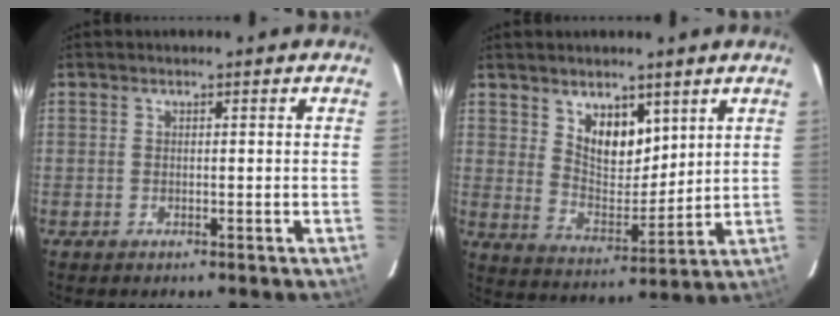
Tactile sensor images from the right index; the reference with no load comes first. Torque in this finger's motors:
{"motor_torque": [0.21, 0.27, 0.11, 0.04]}